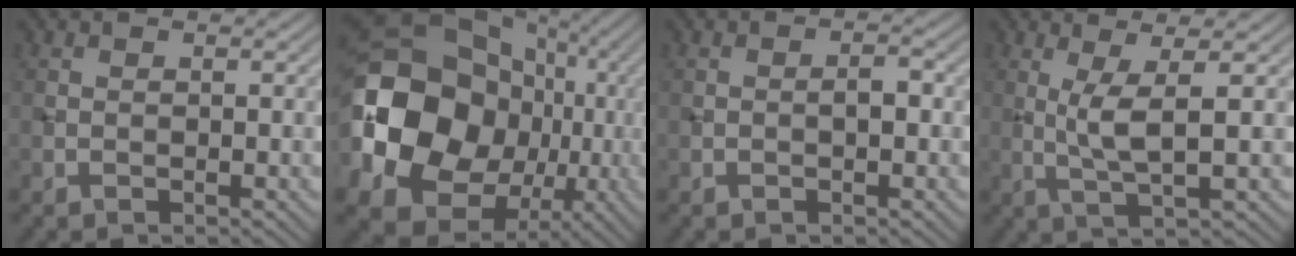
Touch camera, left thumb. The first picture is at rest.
{"total": 20.1, "force": [-2.2, 16.3, 11.5], "torque": [-0.264, -0.022, -0.027]}
{"total": 1.5, "force": [-0.3, 0.7, 1.4], "torque": [-0.020, 0.008, -0.007]}
{"total": 4.3, "force": [1.0, 0.5, 4.2], "torque": [-0.092, 0.001, 0.025]}